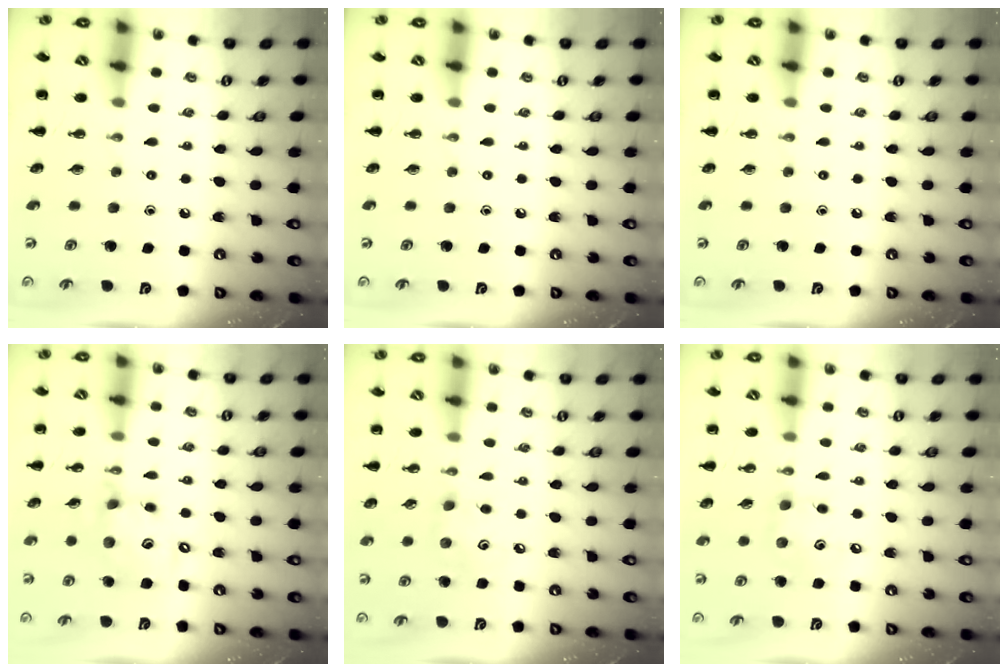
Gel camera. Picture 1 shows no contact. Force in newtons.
{"total": 0.0}
{"total": 0.0}
{"total": 13.2, "press": 12.9, "slide": 3.1}
{"total": 4.5, "press": 4.5, "slide": 0.7}
{"total": 6.4, "press": 6.4, "slide": 0.6}